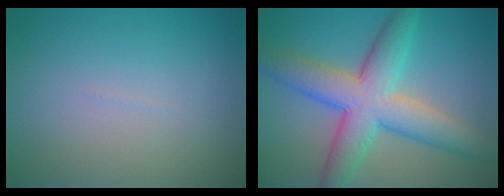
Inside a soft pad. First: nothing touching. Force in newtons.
{"total": 8.2, "press": 8.2, "slide": 0.3}